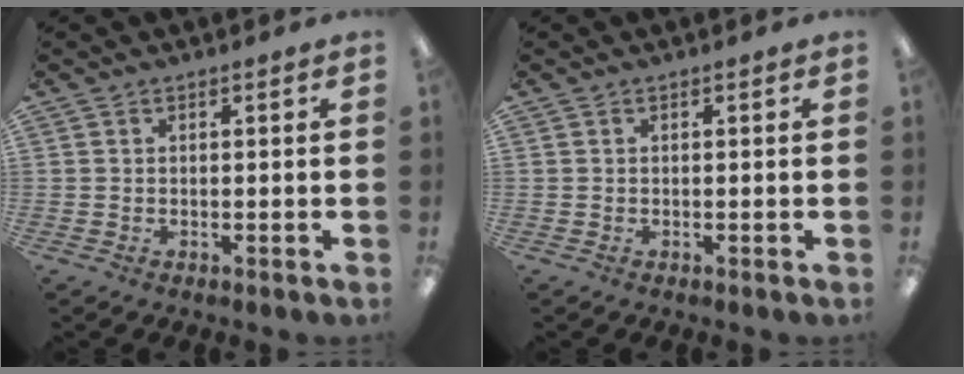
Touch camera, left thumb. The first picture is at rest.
{"total": 0.0}